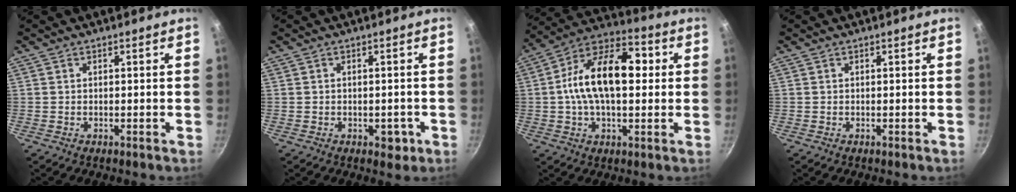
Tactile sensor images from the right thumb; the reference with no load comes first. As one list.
[{"total": 2.8, "force": [-1.0, 2.0, 1.8], "torque": [-0.008, 0.011, -0.005]}, {"total": 18.0, "force": [1.6, 10.2, 14.7], "torque": [-0.217, 0.029, 0.004]}, {"total": 0.0}]